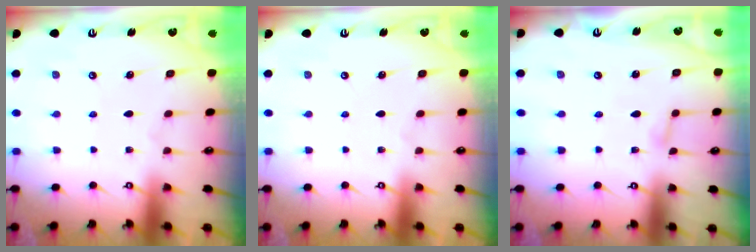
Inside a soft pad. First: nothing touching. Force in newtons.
{"total": 0.0}
{"total": 3.3, "press": 3.3, "slide": 0.3}